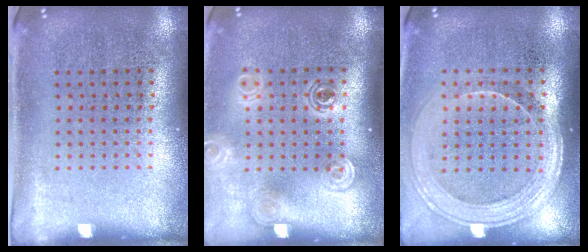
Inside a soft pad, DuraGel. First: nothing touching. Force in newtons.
{"total": 1.9, "press": 1.4, "slide": 1.2}
{"total": 1.9, "press": 1.6, "slide": 1.0}